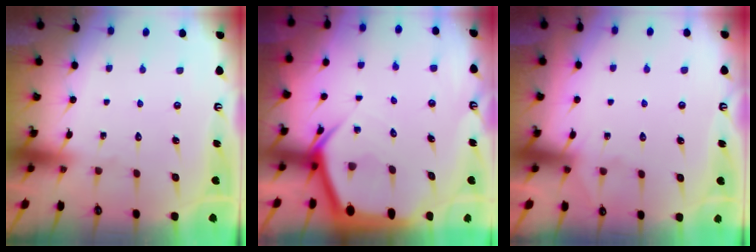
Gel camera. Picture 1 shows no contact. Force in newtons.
{"total": 6.5, "press": 6.5, "slide": 0.8}
{"total": 3.0, "press": 3.0, "slide": 0.4}